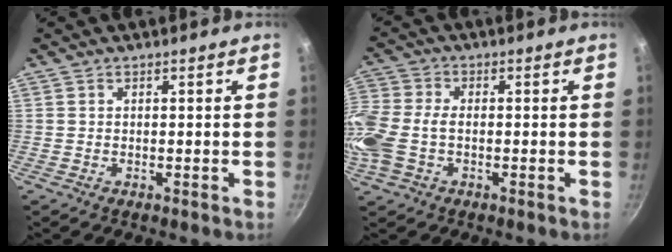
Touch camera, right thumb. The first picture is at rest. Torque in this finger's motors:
{"motor_torque": [0.32, 0.43, 0.84, -0.74, 0.30]}